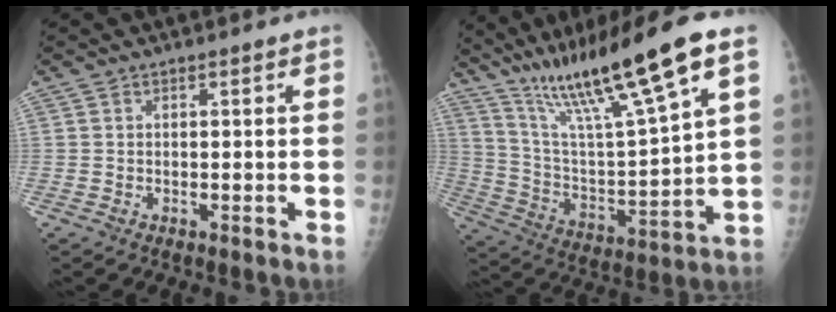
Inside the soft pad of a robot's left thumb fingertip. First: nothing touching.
{"total": 20.6, "force": [13.9, 1.2, 15.1], "torque": [-0.250, -0.050, 0.252]}